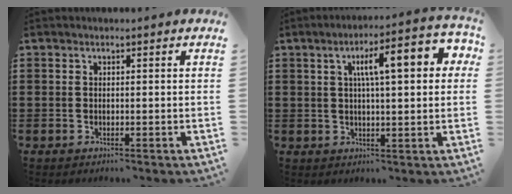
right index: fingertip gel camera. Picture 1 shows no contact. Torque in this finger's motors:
{"motor_torque": [1.61, 0.53, 0.98, 0.21]}